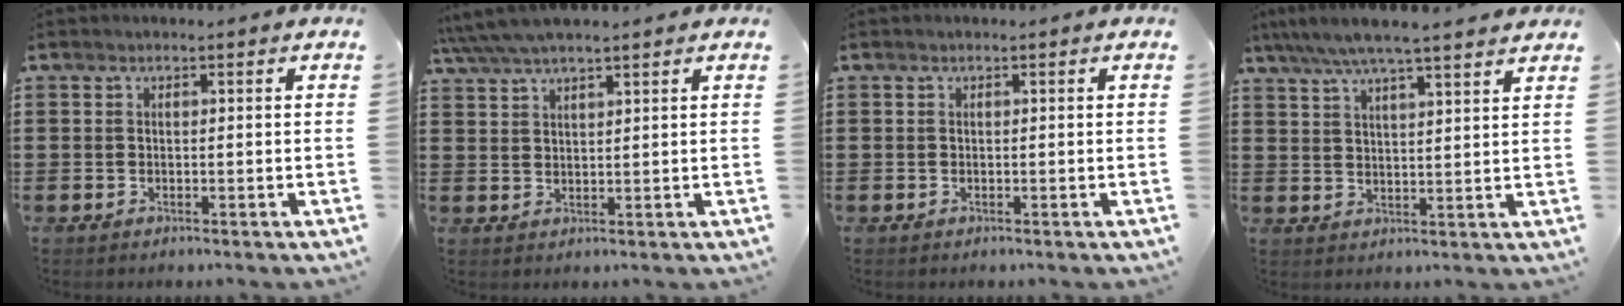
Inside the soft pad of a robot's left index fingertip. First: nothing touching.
{"total": 3.7, "force": [3.3, 0.4, 1.7], "torque": [-0.043, -0.002, 0.060]}
{"total": 0.0}
{"total": 5.7, "force": [4.9, 0.0, 2.9], "torque": [-0.071, -0.016, 0.085]}